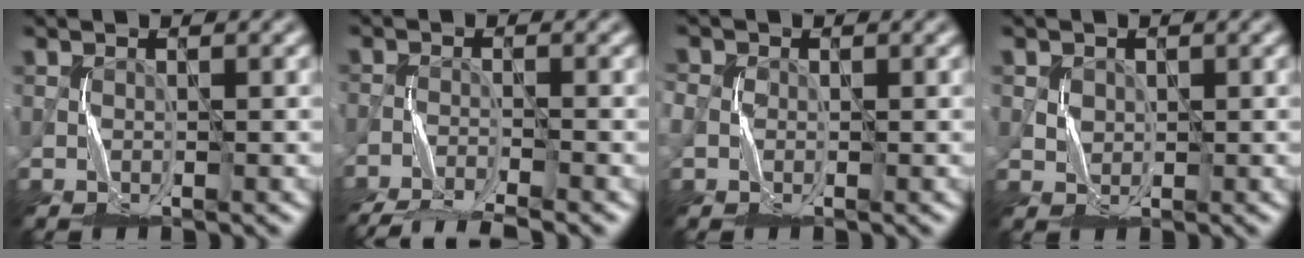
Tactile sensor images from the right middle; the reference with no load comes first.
{"total": 6.8, "force": [-6.3, 0.6, 2.3], "torque": [-0.041, -0.016, -0.109]}
{"total": 1.8, "force": [-0.3, 1.6, 0.7], "torque": [-0.021, 0.003, -0.009]}
{"total": 1.3, "force": [0.6, 1.1, 0.1], "torque": [-0.006, -0.006, 0.020]}